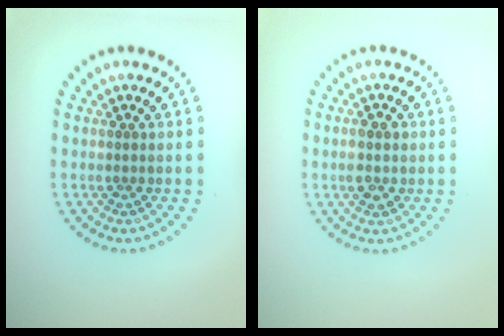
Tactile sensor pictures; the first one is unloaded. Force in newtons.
{"total": 2.9, "press": 2.9, "slide": 0.1}